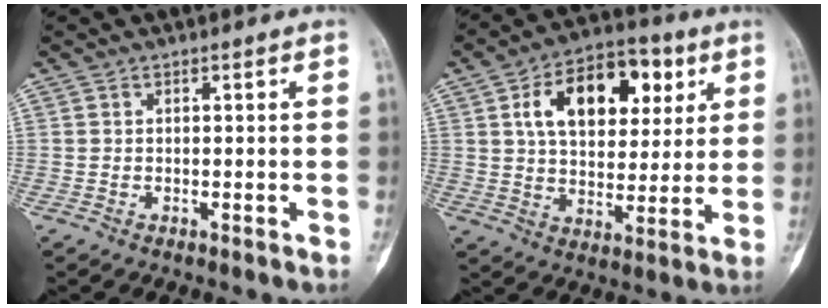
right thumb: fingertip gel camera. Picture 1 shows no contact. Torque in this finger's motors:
{"motor_torque": [-0.88, 1.53, 1.34, 0.55, 0.15]}